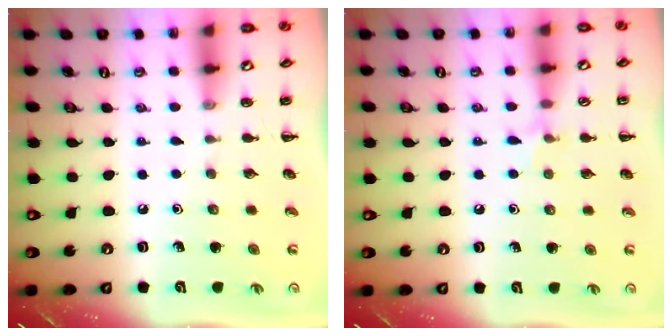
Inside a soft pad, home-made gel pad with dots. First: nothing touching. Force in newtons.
{"total": 5.8, "press": 5.4, "slide": 2.0}